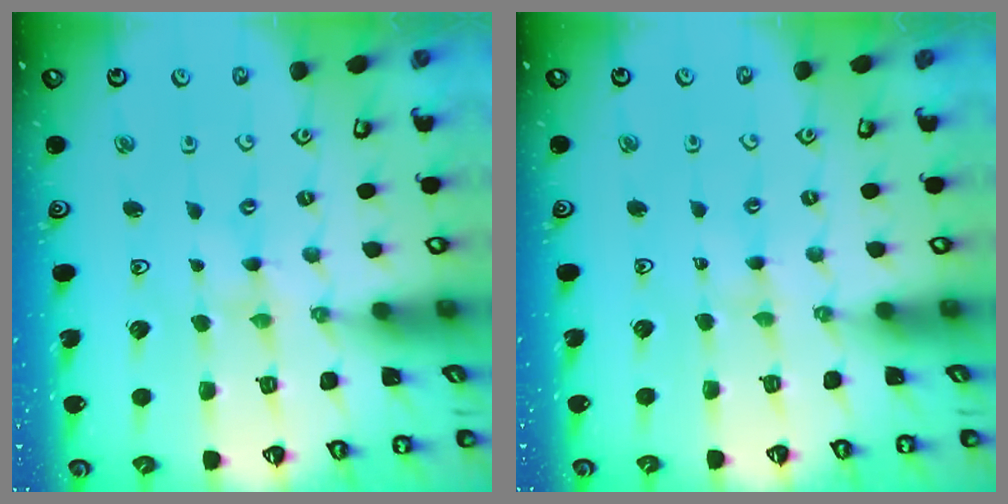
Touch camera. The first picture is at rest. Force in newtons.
{"total": 1.5, "press": 1.5, "slide": 0.3}